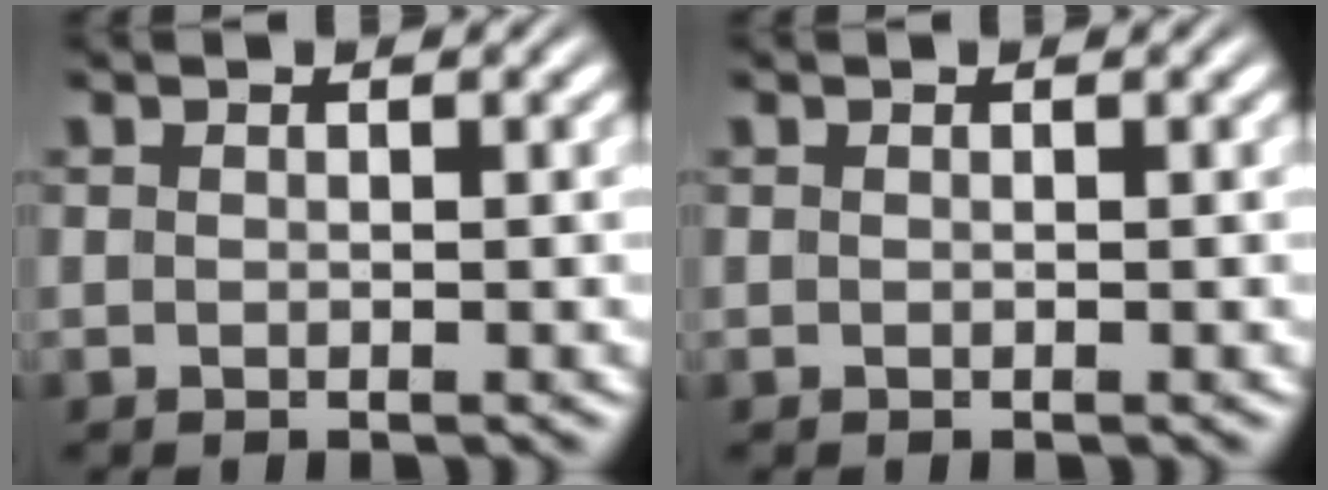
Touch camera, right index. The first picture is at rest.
{"total": 0.0}